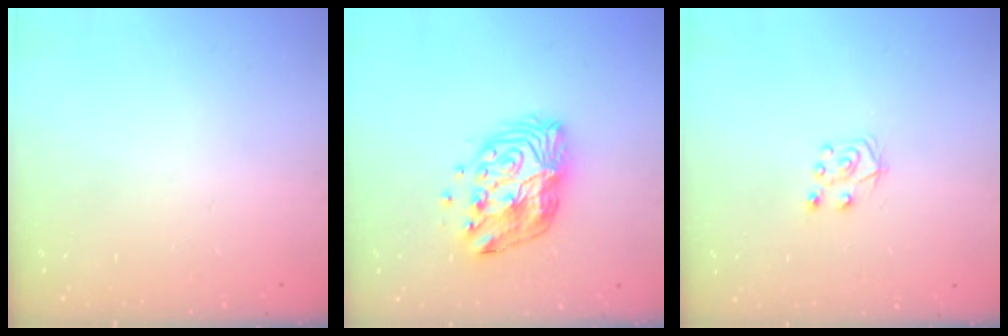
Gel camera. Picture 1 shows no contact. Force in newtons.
{"total": 12.9, "press": 12.9, "slide": 0.9}
{"total": 5.7, "press": 5.7, "slide": 0.5}